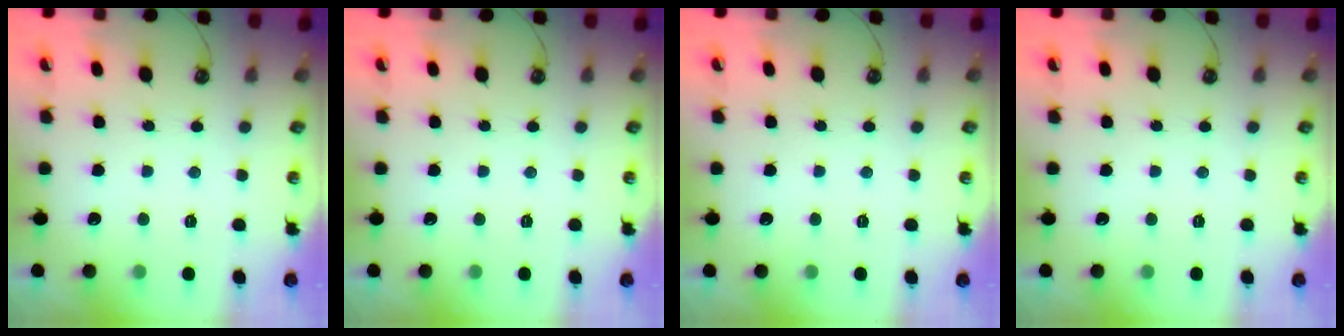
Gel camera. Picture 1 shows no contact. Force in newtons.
{"total": 0.0}
{"total": 0.8, "press": 0.8, "slide": 0.1}
{"total": 0.0}